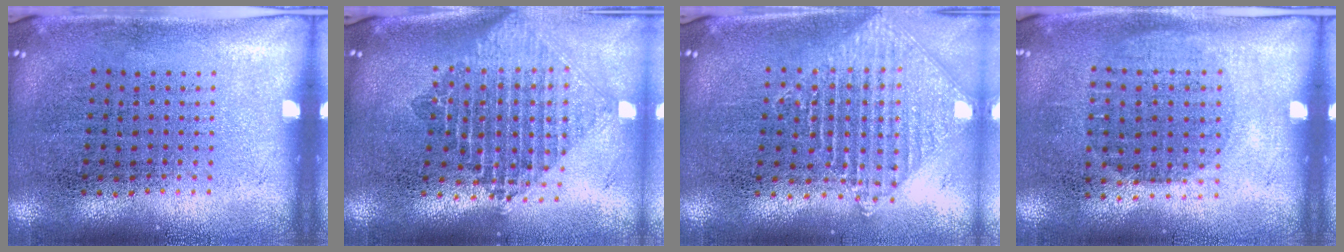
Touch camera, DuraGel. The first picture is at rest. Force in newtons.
{"total": 2.2, "press": 1.7, "slide": 1.4}
{"total": 1.3, "press": 1.2, "slide": 0.5}
{"total": 1.0, "press": 0.9, "slide": 0.3}